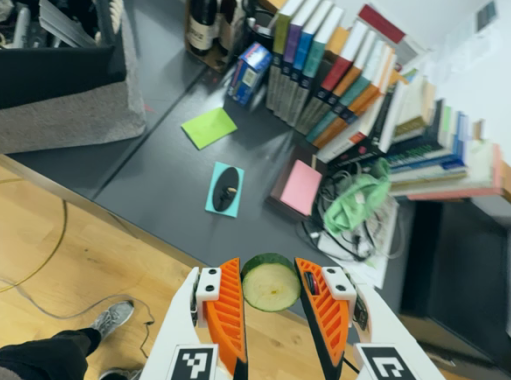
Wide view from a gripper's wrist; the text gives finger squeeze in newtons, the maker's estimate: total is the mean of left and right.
{"total": 8.2, "left": 8.5, "right": 7.8}